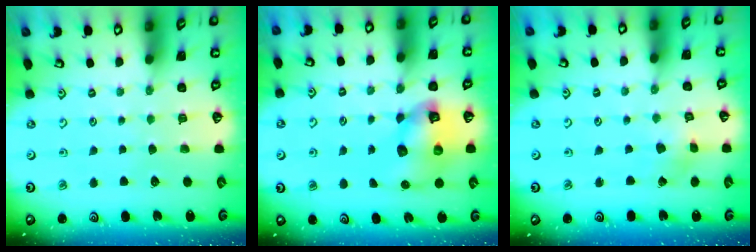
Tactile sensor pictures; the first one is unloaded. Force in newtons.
{"total": 11.2, "press": 11.1, "slide": 1.7}
{"total": 2.3, "press": 2.3, "slide": 0.1}